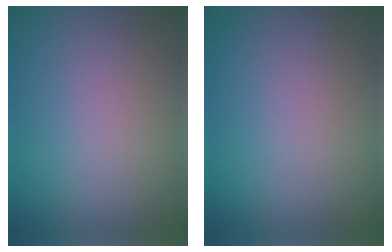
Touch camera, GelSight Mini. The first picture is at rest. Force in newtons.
{"total": 0.0}